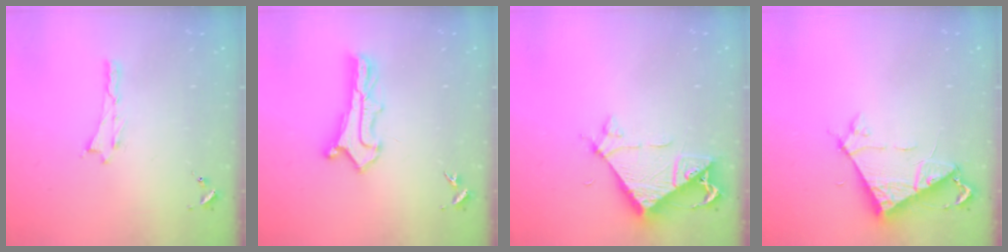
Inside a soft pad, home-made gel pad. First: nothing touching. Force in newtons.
{"total": 2.9, "press": 2.9, "slide": 0.3}
{"total": 6.8, "press": 6.8, "slide": 0.6}
{"total": 6.6, "press": 6.5, "slide": 0.7}